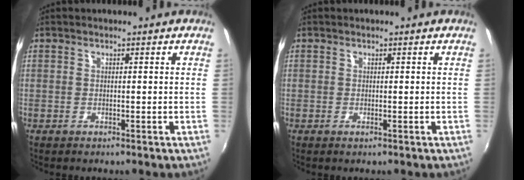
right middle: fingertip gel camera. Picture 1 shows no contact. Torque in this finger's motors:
{"motor_torque": [-0.43, -0.55, -0.27, -0.03]}